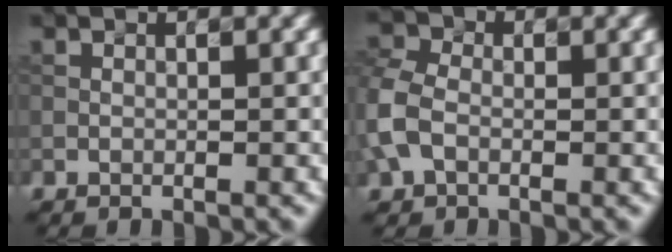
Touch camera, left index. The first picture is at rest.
{"total": 3.8, "force": [-0.5, 3.0, 2.2], "torque": [-0.058, 0.012, -0.023]}